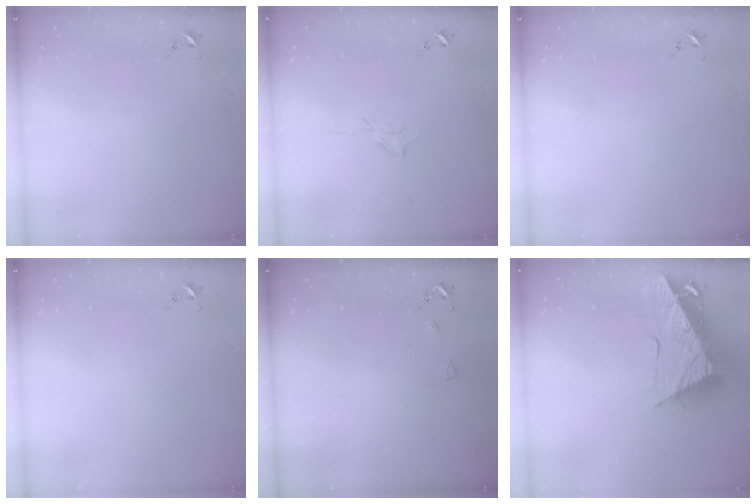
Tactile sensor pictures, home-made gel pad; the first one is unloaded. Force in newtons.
{"total": 5.5, "press": 5.5, "slide": 0.5}
{"total": 0.0}
{"total": 0.0}
{"total": 3.3, "press": 3.3, "slide": 0.6}
{"total": 16.6, "press": 16.5, "slide": 1.5}